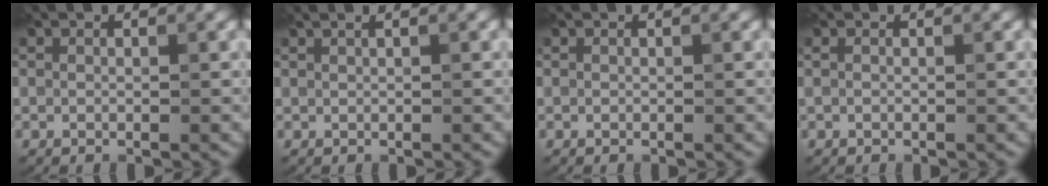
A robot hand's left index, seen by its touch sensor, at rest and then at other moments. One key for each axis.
{"total": 1.9, "fx": 1.1, "fy": 0.8, "fz": 1.2, "tx": -0.007, "ty": 0.000, "tz": -0.003}
{"total": 0.0}
{"total": 0.7, "fx": 0.1, "fy": 0.2, "fz": 0.6, "tx": -0.012, "ty": -0.003, "tz": 0.000}